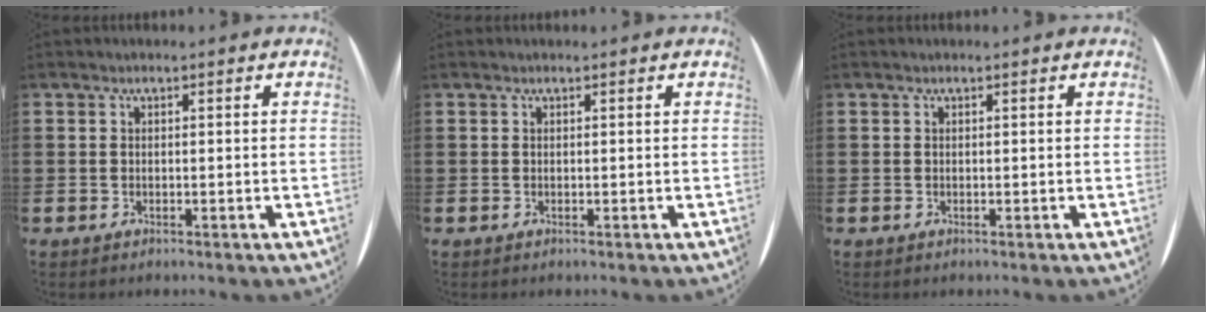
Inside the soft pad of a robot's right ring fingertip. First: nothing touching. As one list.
[{"total": 0.0}, {"total": 0.0}]